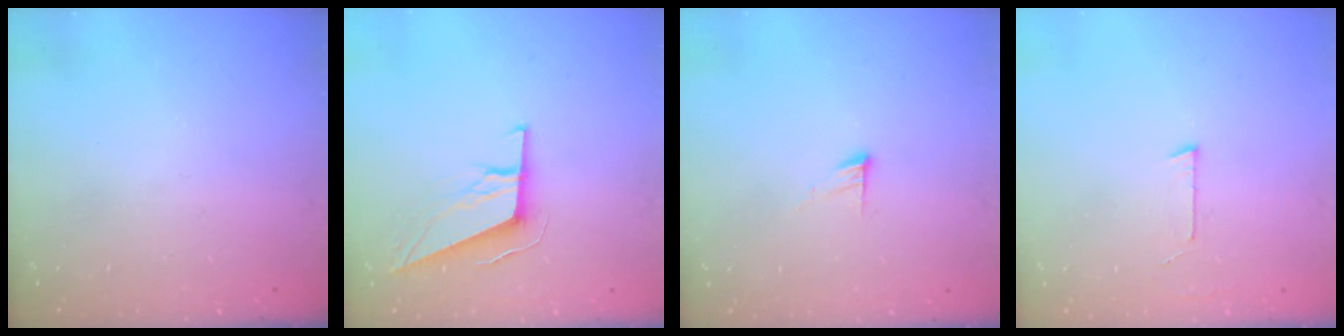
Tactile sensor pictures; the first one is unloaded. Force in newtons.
{"total": 11.2, "press": 11.0, "slide": 2.4}
{"total": 4.5, "press": 4.5, "slide": 0.4}
{"total": 2.7, "press": 2.7, "slide": 0.2}